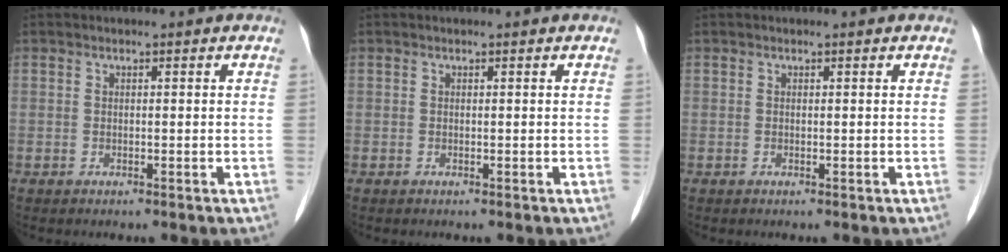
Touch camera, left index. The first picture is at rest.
{"total": 0.0}
{"total": 0.0}